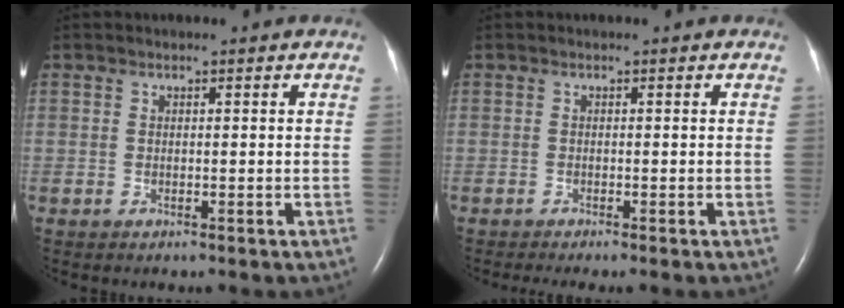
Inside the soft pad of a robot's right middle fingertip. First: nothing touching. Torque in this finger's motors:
{"motor_torque": [0.45, -0.37, 0.01, 0.00]}